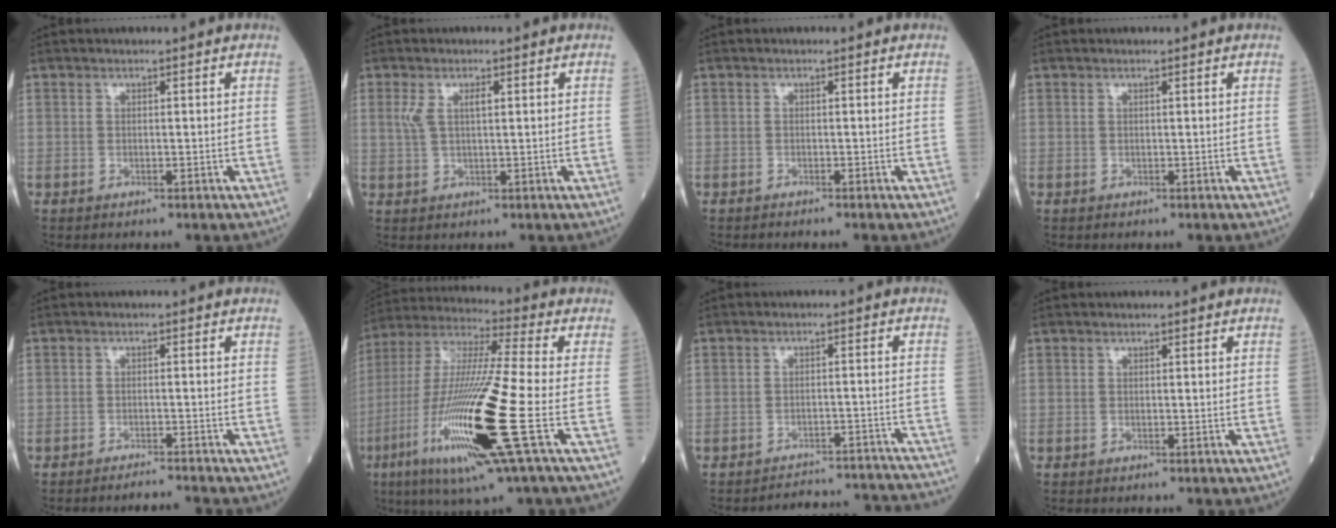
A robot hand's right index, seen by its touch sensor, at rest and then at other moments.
{"total": 2.8, "force": [1.0, 0.8, 2.5], "torque": [-0.060, 0.014, 0.025]}
{"total": 0.9, "force": [-0.8, -0.2, 0.3], "torque": [-0.005, 0.002, -0.011]}
{"total": 0.0}
{"total": 2.6, "force": [-2.3, -1.0, 0.0], "torque": [0.001, -0.012, -0.035]}
{"total": 21.4, "force": [-6.5, 0.5, 20.4], "torque": [-0.435, -0.033, -0.127]}
{"total": 12.6, "force": [-12.6, 0.8, 0.4], "torque": [0.011, 0.025, -0.141]}
{"total": 0.0}